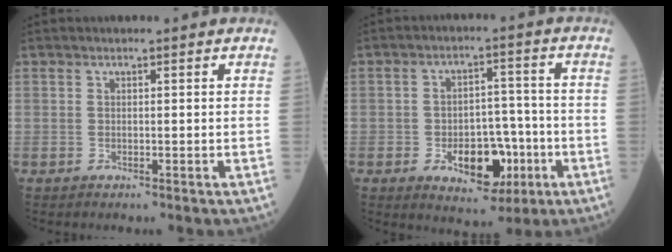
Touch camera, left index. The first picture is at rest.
{"total": 9.2, "force": [-3.5, 5.4, 6.6], "torque": [-0.099, 0.012, -0.045]}